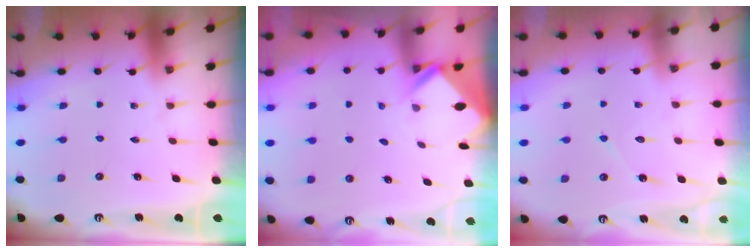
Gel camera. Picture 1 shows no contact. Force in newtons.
{"total": 2.6, "press": 2.6, "slide": 0.2}
{"total": 6.1, "press": 6.1, "slide": 0.6}